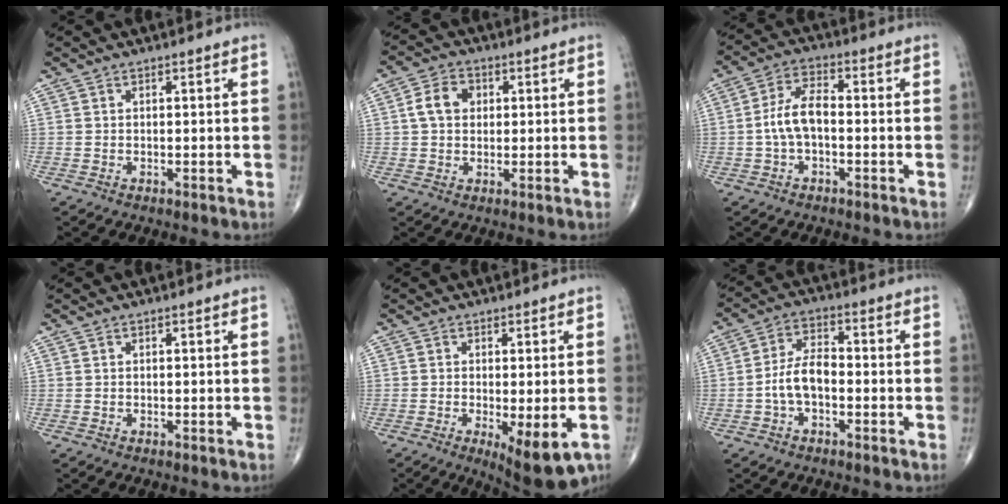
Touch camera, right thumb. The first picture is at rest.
{"total": 5.9, "force": [1.1, 4.5, 3.7], "torque": [-0.058, 0.009, 0.015]}
{"total": 7.0, "force": [-1.0, 3.5, 6.0], "torque": [-0.121, 0.025, -0.025]}
{"total": 0.0}
{"total": 9.0, "force": [-3.3, 2.8, 7.9], "torque": [-0.109, -0.016, -0.044]}
{"total": 6.7, "force": [-1.7, 3.6, 5.4], "torque": [-0.101, 0.027, -0.038]}